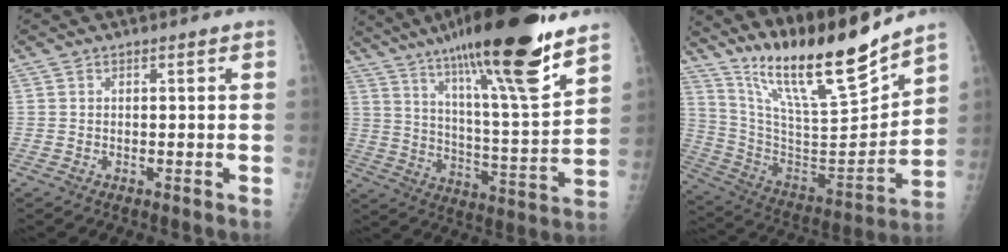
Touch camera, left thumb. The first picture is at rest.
{"total": 25.5, "force": [17.6, 3.0, 18.2], "torque": [-0.282, -0.061, 0.286]}
{"total": 21.2, "force": [17.5, 2.4, 11.7], "torque": [-0.173, -0.104, 0.317]}